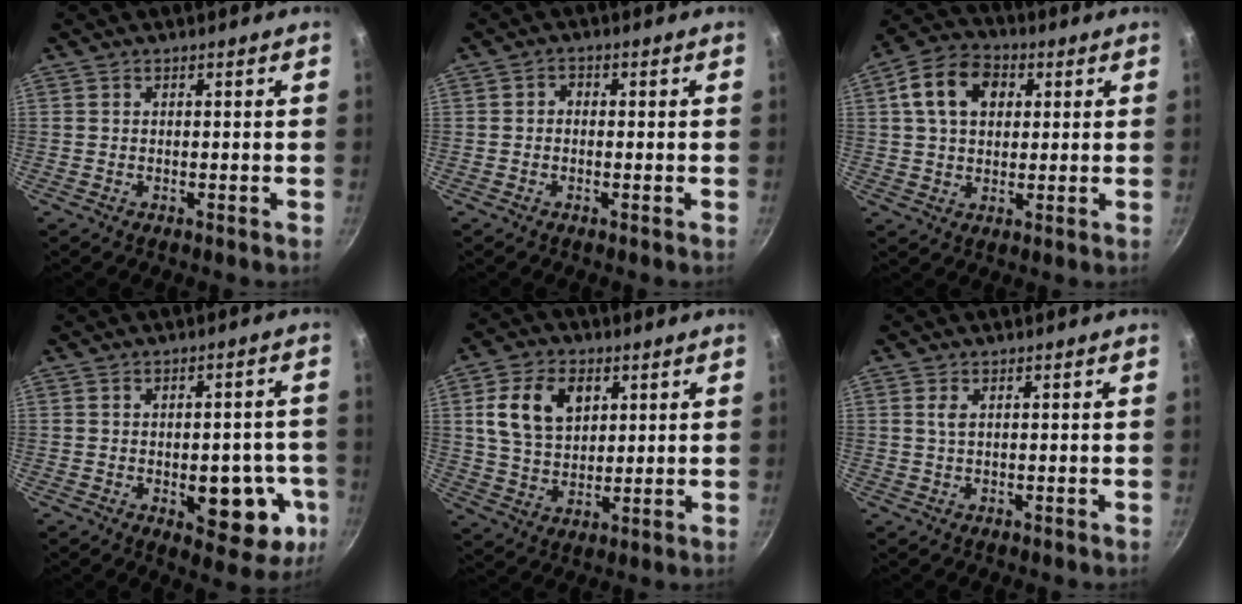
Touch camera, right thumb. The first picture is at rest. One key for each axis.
{"total": 1.7, "fx": -0.3, "fy": 1.4, "fz": 0.9, "tx": -0.011, "ty": 0.009, "tz": -0.008}
{"total": 11.6, "fx": 3.1, "fy": 8.4, "fz": 7.4, "tx": -0.109, "ty": 0.013, "tz": 0.039}
{"total": 12.4, "fx": -3.0, "fy": 6.6, "fz": 10.1, "tx": -0.080, "ty": 0.006, "tz": -0.032}
{"total": 12.2, "fx": 3.9, "fy": 8.4, "fz": 7.9, "tx": -0.123, "ty": -0.008, "tz": 0.071}
{"total": 1.4, "fx": 0.4, "fy": 0.6, "fz": 1.2, "tx": -0.022, "ty": -0.002, "tz": 0.009}